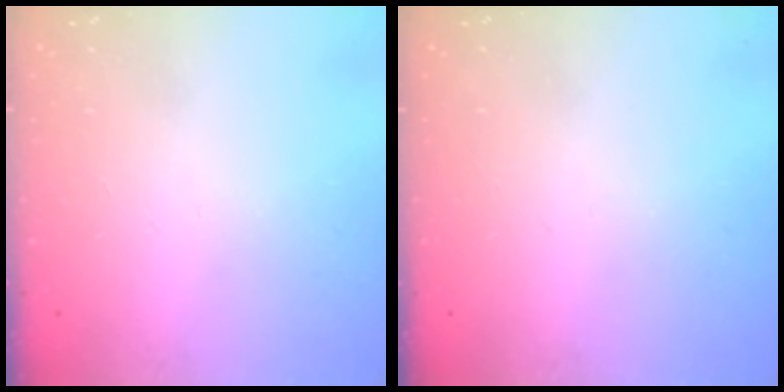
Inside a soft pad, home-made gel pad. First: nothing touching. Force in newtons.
{"total": 0.0}